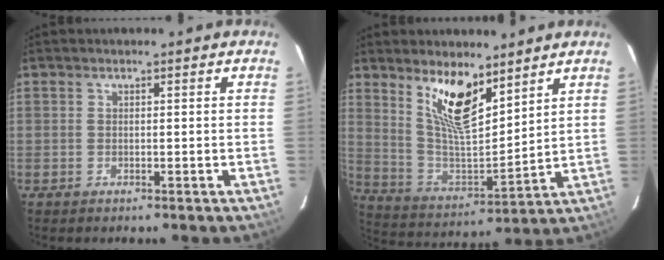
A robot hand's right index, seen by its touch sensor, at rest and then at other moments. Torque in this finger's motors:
{"motor_torque": [1.09, 1.05, 0.65, 0.12]}